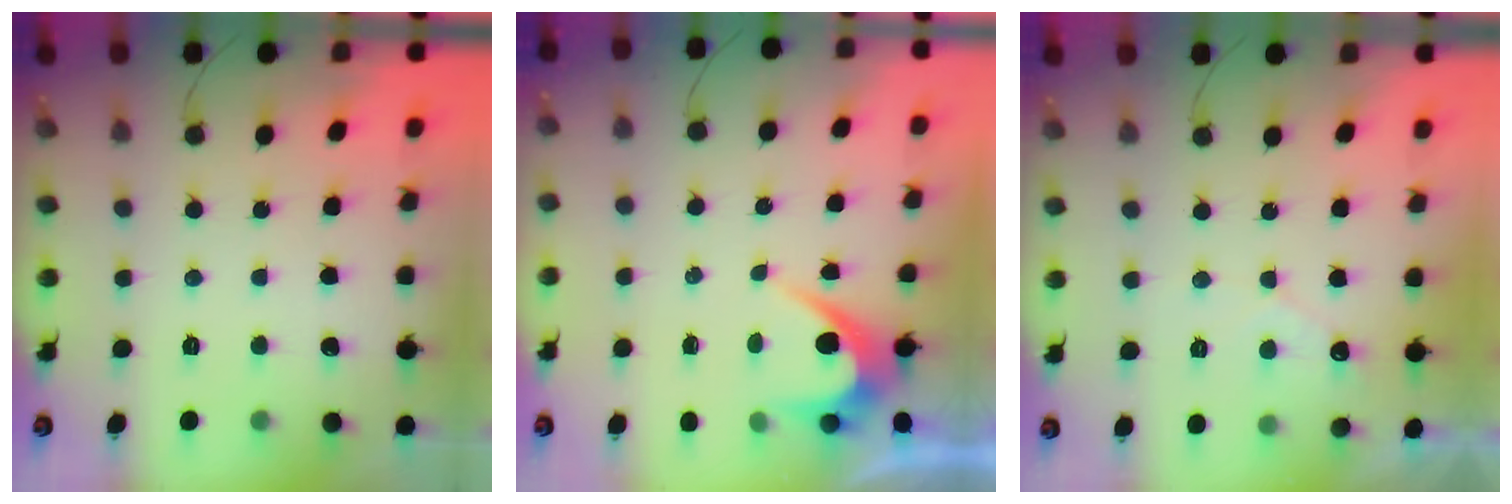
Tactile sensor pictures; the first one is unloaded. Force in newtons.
{"total": 4.1, "press": 4.1, "slide": 0.2}
{"total": 3.2, "press": 3.2, "slide": 0.1}